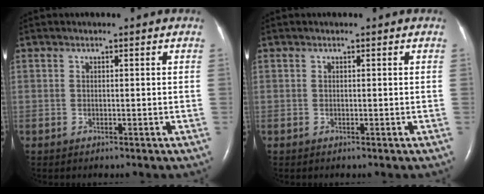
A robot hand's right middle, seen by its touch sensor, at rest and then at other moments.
{"total": 0.0}